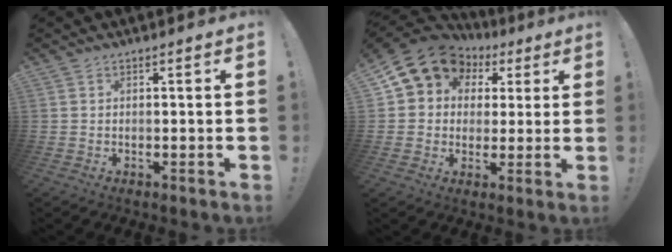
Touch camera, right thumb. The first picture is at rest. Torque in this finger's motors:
{"motor_torque": [0.71, 0.71, 0.46, -0.28, 0.06]}